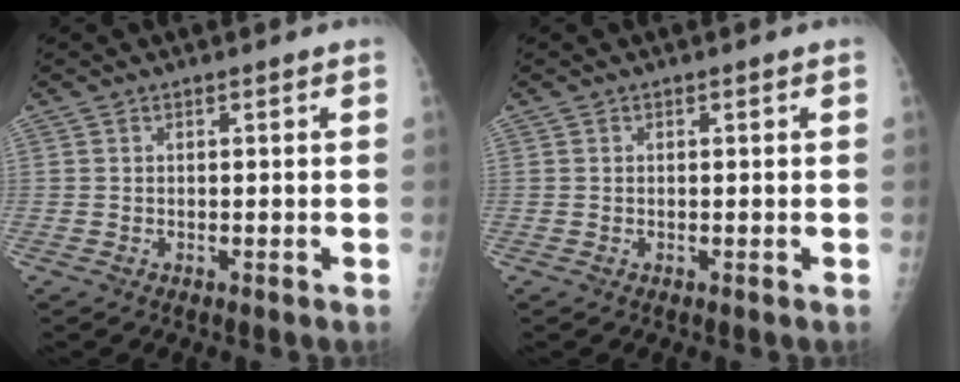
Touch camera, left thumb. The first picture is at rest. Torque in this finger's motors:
{"motor_torque": [0.04, 0.05, -0.06, -0.06, 0.00]}